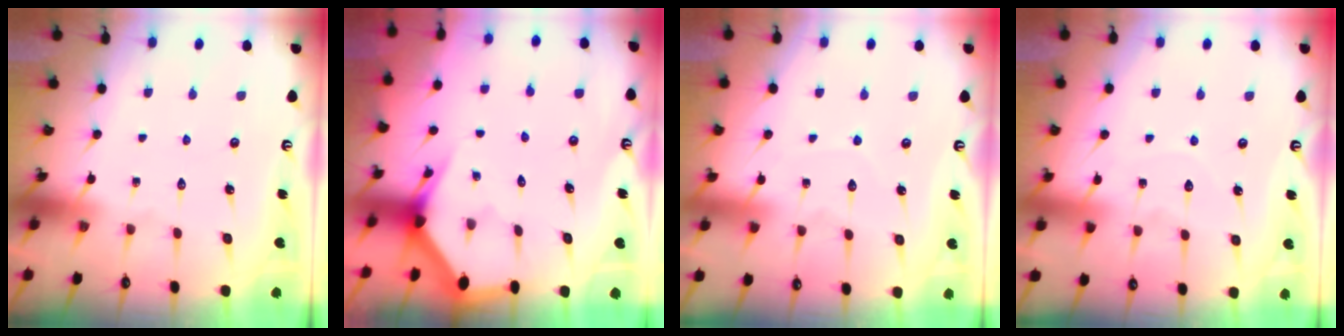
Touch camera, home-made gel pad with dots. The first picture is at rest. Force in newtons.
{"total": 2.9, "press": 2.9, "slide": 0.0}
{"total": 2.4, "press": 2.4, "slide": 0.3}
{"total": 5.6, "press": 5.6, "slide": 0.1}